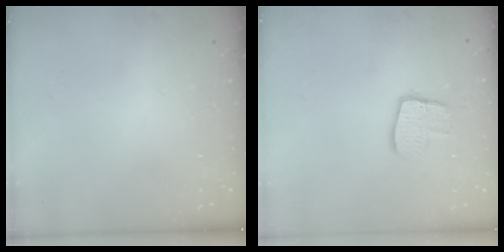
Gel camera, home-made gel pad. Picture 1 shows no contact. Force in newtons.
{"total": 10.1, "press": 10.0, "slide": 0.7}